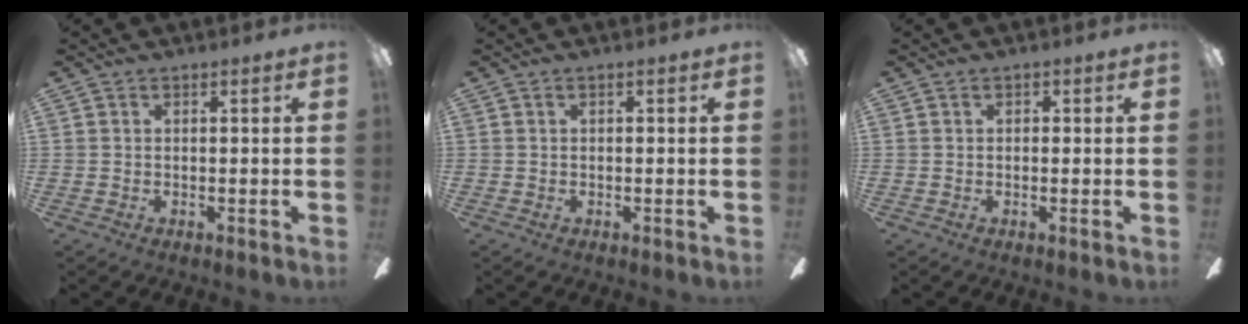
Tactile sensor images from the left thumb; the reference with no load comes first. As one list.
[{"total": 0.0}, {"total": 0.5, "force": [-0.1, 0.5, 0.2], "torque": [-0.004, 0.003, -0.002]}]